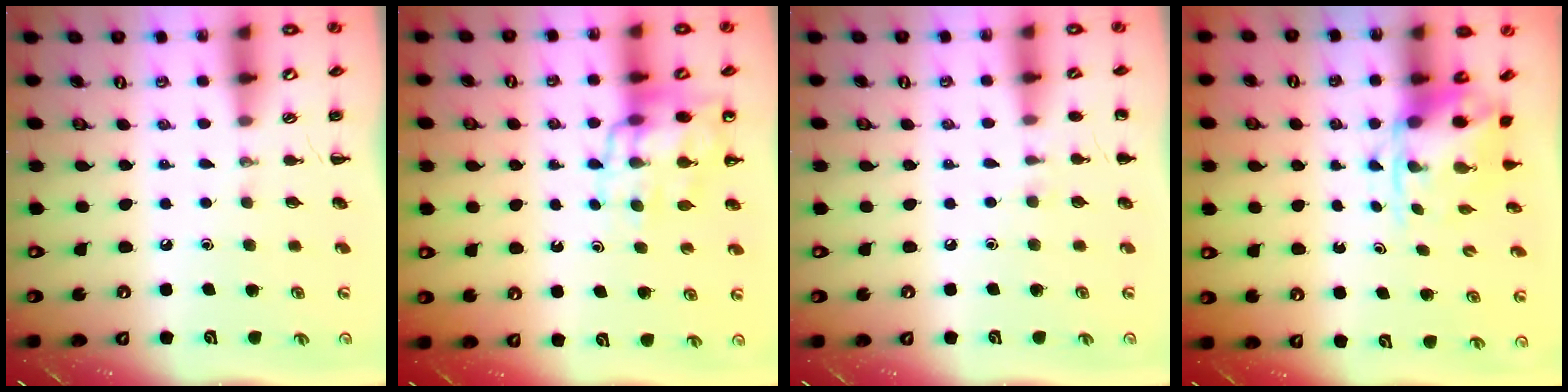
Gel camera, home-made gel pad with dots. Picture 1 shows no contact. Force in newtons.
{"total": 12.3, "press": 11.9, "slide": 2.9}
{"total": 5.8, "press": 5.6, "slide": 1.6}
{"total": 3.9, "press": 3.8, "slide": 0.9}